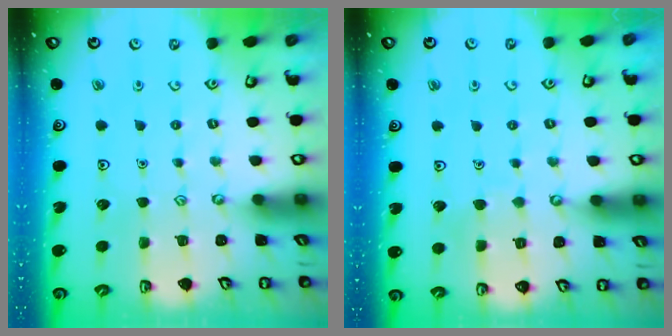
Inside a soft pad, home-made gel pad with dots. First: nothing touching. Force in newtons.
{"total": 3.9, "press": 3.9, "slide": 0.2}